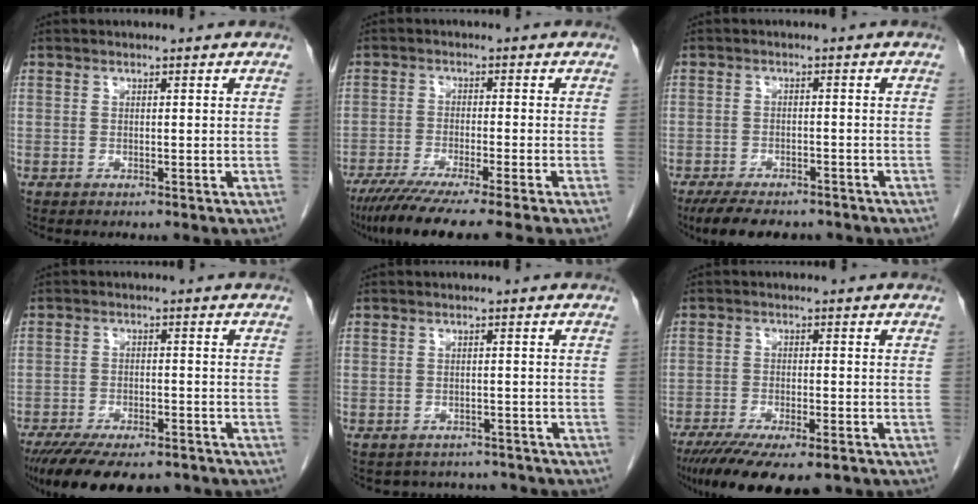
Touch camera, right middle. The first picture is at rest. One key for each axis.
{"total": 11.7, "fx": -9.4, "fy": -1.3, "fz": 6.9, "tx": -0.092, "ty": -0.040, "tz": -0.148}
{"total": 10.0, "fx": -8.1, "fy": 3.5, "fz": 4.6, "tx": -0.070, "ty": -0.008, "tz": -0.118}
{"total": 16.4, "fx": -13.1, "fy": 5.5, "fz": 8.3, "tx": -0.168, "ty": -0.021, "tz": -0.186}
{"total": 7.0, "fx": -6.6, "fy": 2.3, "fz": 0.3, "tx": -0.002, "ty": 0.019, "tz": -0.073}
{"total": 14.5, "fx": -11.0, "fy": 3.6, "fz": 8.7, "tx": -0.146, "ty": -0.028, "tz": -0.167}